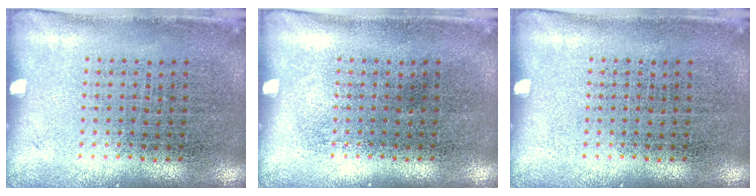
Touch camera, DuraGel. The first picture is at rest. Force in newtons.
{"total": 0.0}
{"total": 0.0}